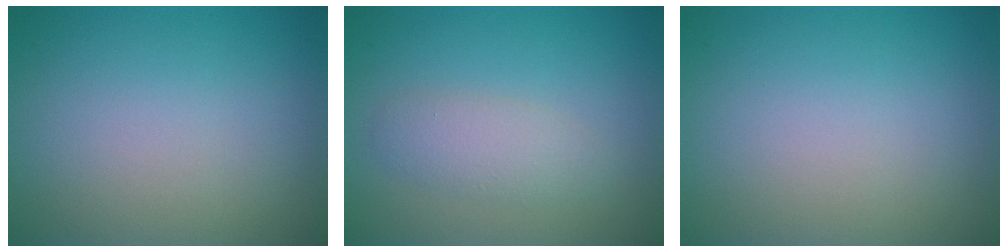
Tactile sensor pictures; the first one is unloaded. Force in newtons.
{"total": 2.3, "press": 2.3, "slide": 0.1}
{"total": 0.0}